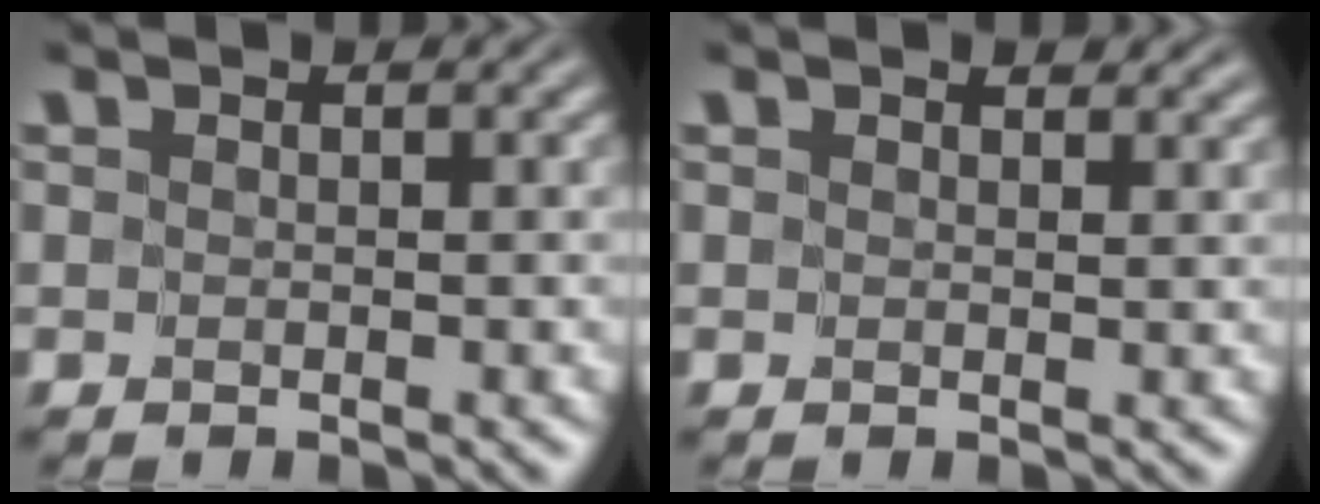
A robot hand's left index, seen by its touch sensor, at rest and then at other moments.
{"total": 1.8, "force": [1.4, 0.8, 0.9], "torque": [-0.008, 0.001, 0.018]}